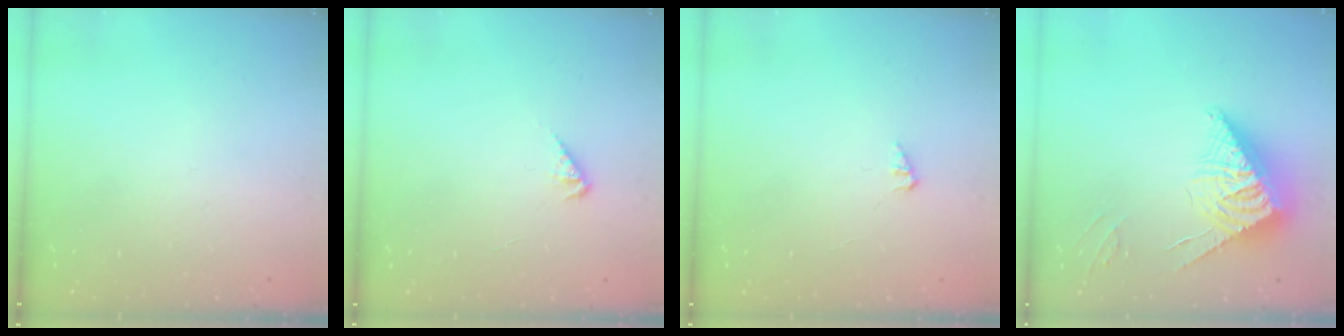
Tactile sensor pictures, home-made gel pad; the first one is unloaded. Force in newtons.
{"total": 2.4, "press": 2.3, "slide": 0.5}
{"total": 1.3, "press": 1.3, "slide": 0.1}
{"total": 9.3, "press": 9.3, "slide": 1.1}